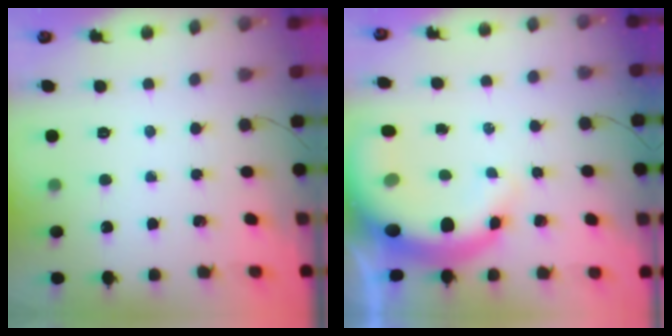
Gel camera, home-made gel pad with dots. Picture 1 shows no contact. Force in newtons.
{"total": 13.9, "press": 13.7, "slide": 2.7}